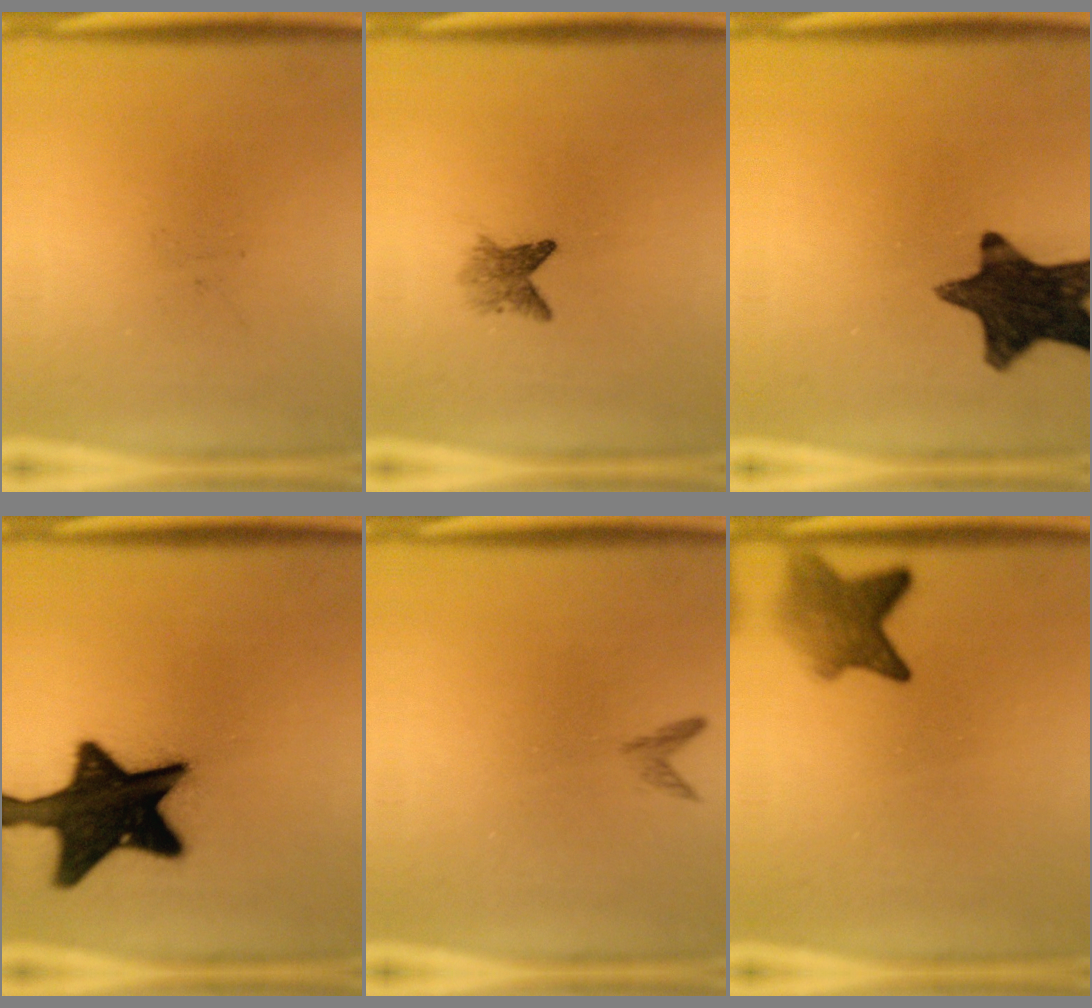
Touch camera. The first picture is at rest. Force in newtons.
{"total": 2.5}
{"total": 14.8}
{"total": 20.0}
{"total": 0.8}
{"total": 5.0}